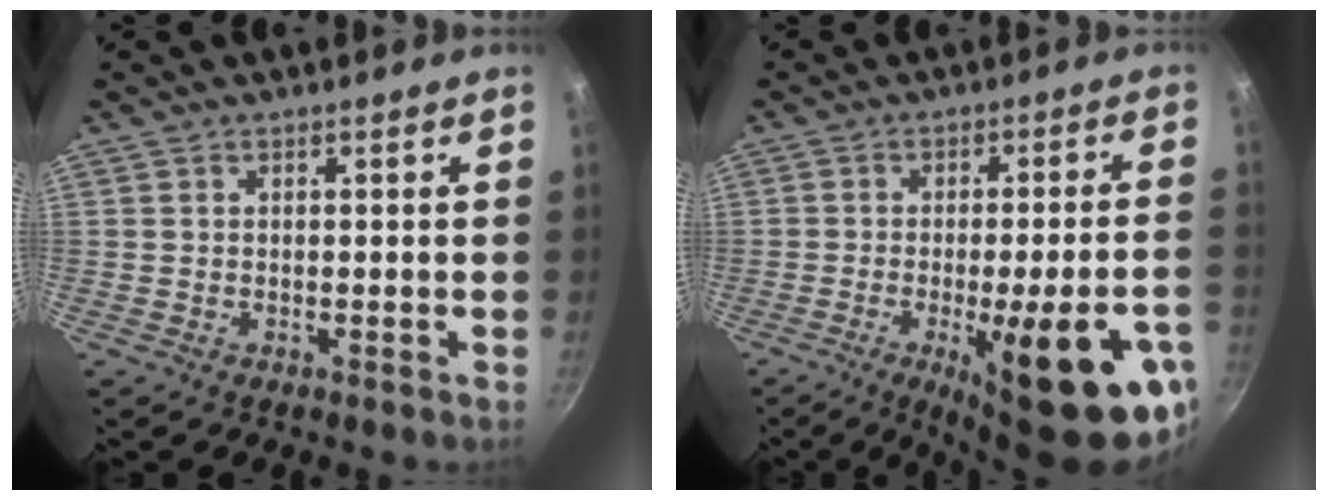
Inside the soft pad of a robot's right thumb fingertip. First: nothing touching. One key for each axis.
{"total": 21.8, "fx": -8.4, "fy": 5.5, "fz": 19.4, "tx": -0.228, "ty": 0.016, "tz": -0.105}